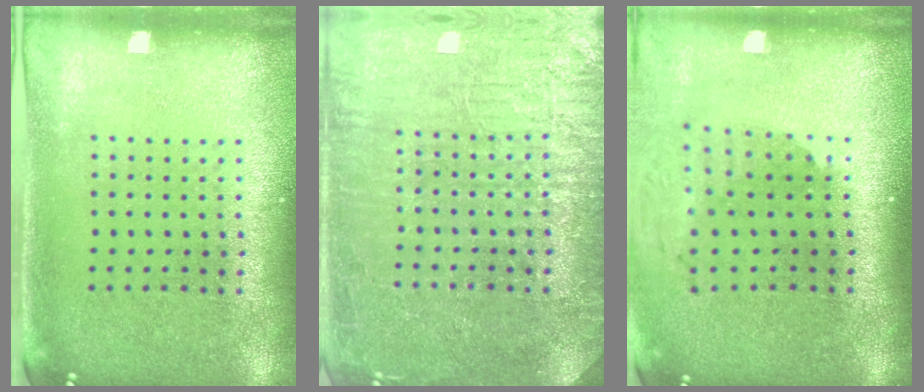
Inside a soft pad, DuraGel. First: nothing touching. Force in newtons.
{"total": 7.1, "press": 7.0, "slide": 1.0}
{"total": 1.9, "press": 1.4, "slide": 1.3}